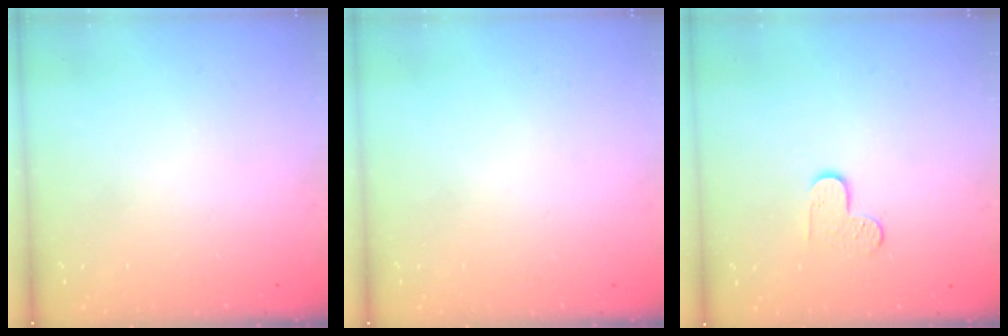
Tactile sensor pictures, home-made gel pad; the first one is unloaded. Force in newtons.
{"total": 0.0}
{"total": 4.8, "press": 4.7, "slide": 0.5}